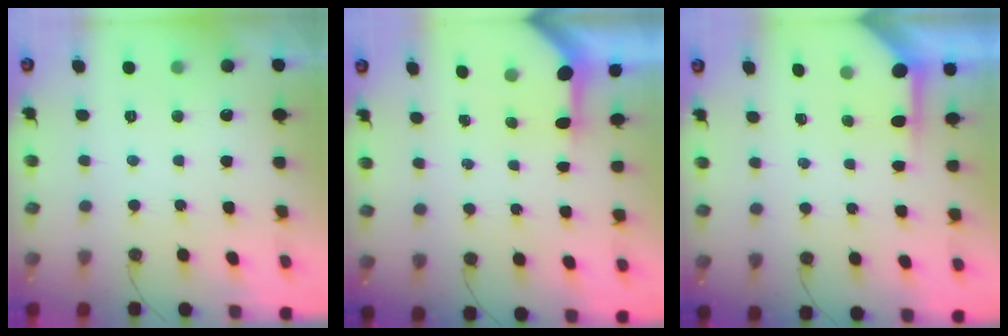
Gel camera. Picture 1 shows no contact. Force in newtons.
{"total": 3.3, "press": 3.3, "slide": 0.2}
{"total": 3.9, "press": 3.9, "slide": 0.3}